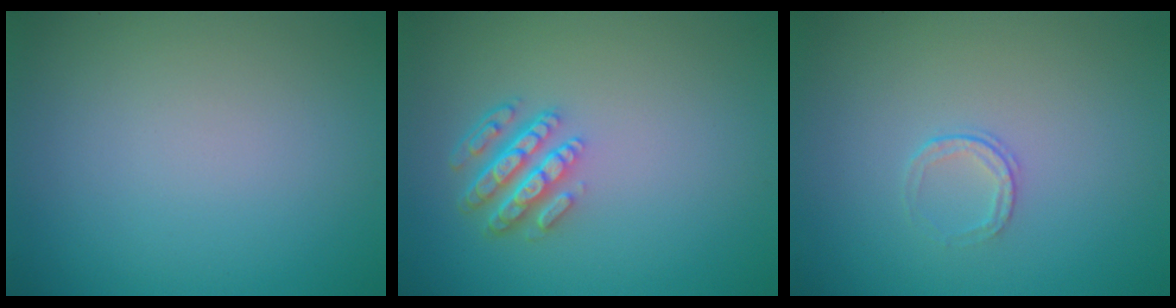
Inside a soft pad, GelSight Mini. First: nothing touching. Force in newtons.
{"total": 4.4, "press": 3.2, "slide": 3.0}
{"total": 1.0, "press": 0.7, "slide": 0.7}